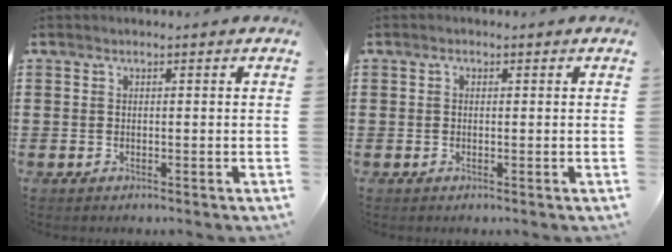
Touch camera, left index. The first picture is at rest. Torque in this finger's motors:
{"motor_torque": [2.14, 0.00, 0.01, -0.01]}